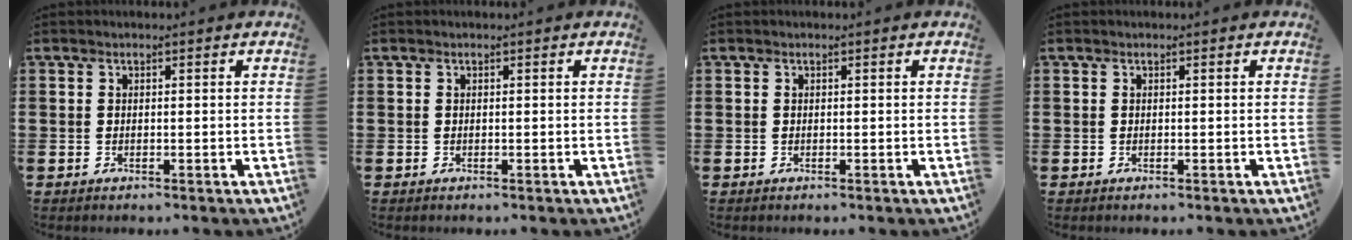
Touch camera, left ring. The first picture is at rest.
{"total": 0.0}
{"total": 0.0}
{"total": 0.0}